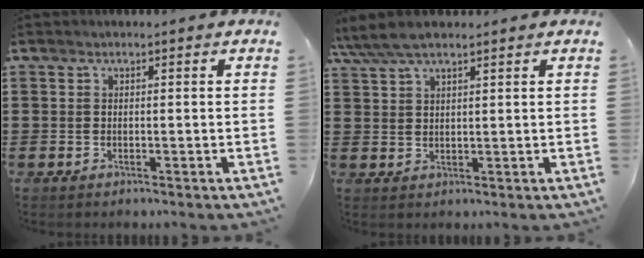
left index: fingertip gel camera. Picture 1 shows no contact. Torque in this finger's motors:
{"motor_torque": [1.10, -1.04, 0.59, 0.18]}